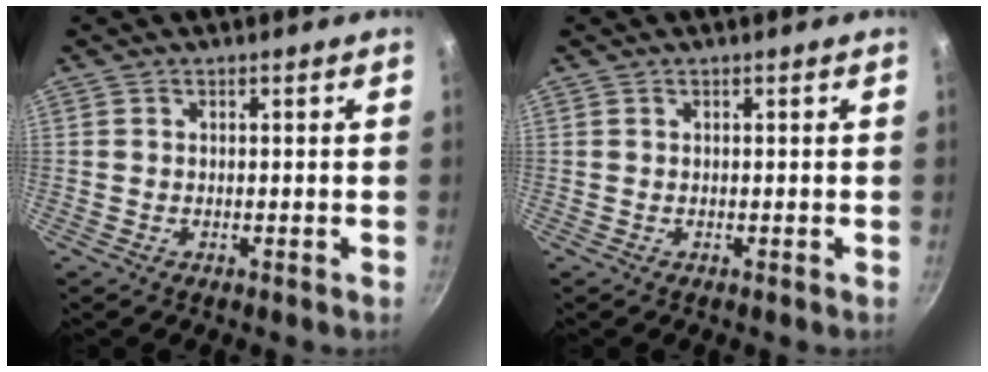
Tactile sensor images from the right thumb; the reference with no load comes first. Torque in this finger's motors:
{"motor_torque": [-0.40, 0.04, -0.40, 0.25, 0.00]}